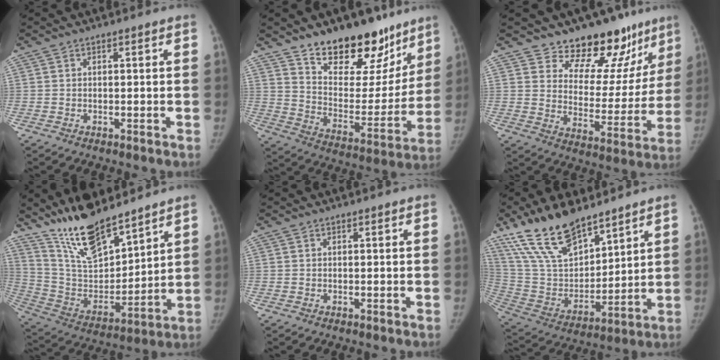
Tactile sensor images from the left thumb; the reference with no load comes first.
{"total": 23.1, "force": [16.5, 11.4, 11.6], "torque": [-0.118, -0.098, 0.259]}
{"total": 16.9, "force": [13.6, 7.9, 6.1], "torque": [-0.016, -0.111, 0.185]}
{"total": 17.7, "force": [14.1, 5.5, 9.2], "torque": [-0.125, -0.086, 0.271]}
{"total": 0.0}
{"total": 19.6, "force": [14.5, 8.0, 10.6], "torque": [-0.162, -0.065, 0.282]}